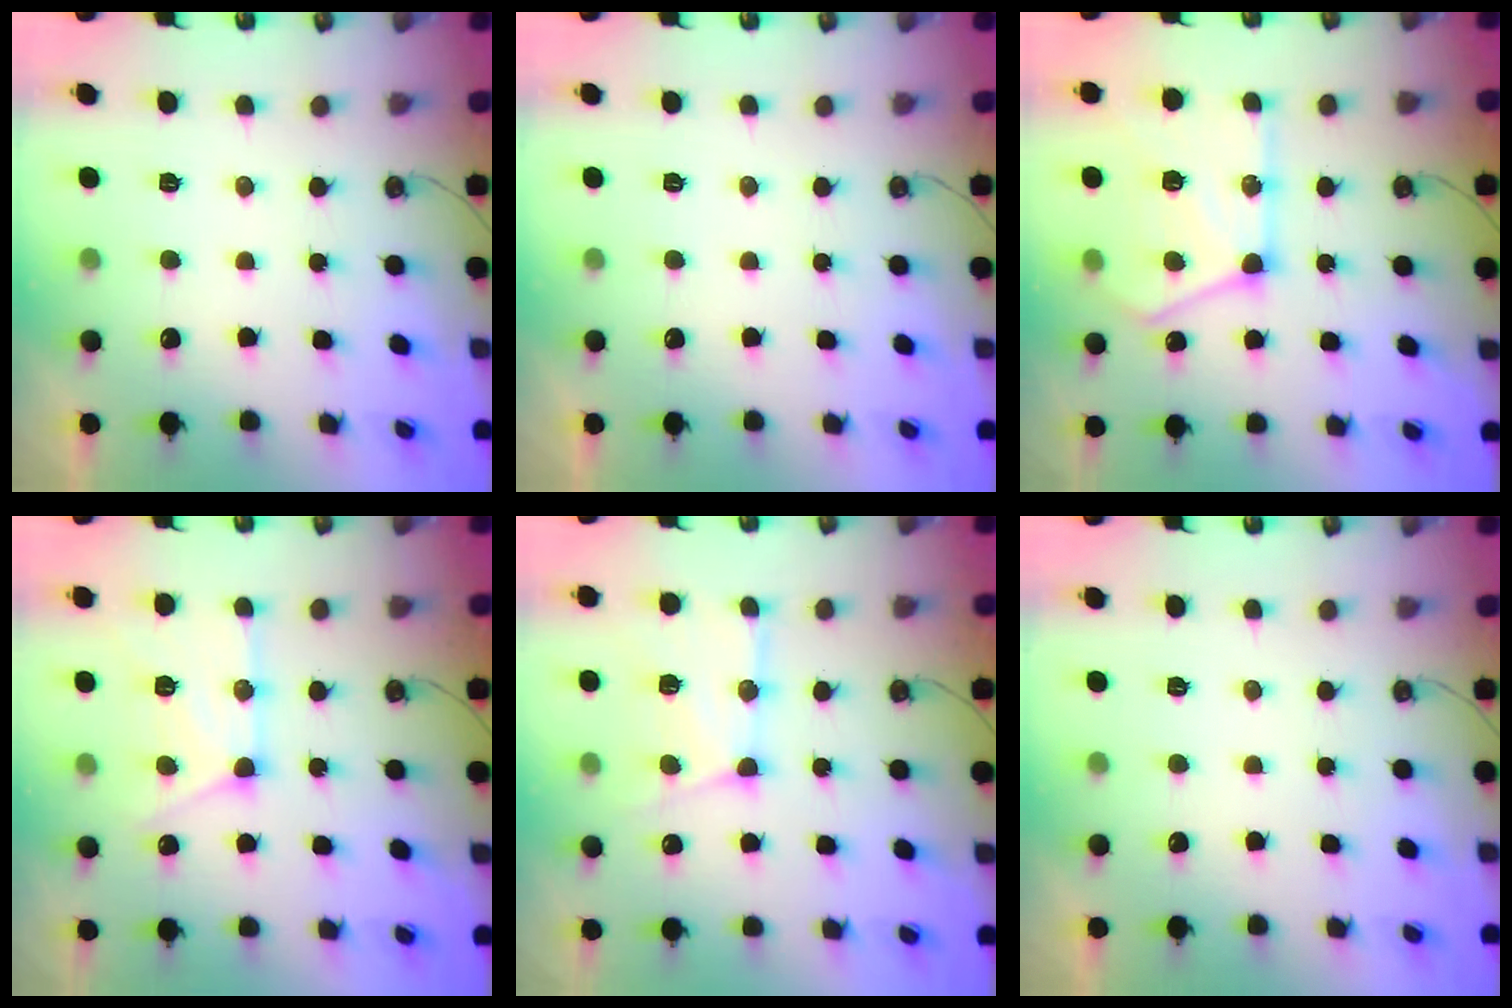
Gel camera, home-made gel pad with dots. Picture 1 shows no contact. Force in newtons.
{"total": 0.0}
{"total": 19.0, "press": 18.8, "slide": 2.1}
{"total": 13.9, "press": 13.8, "slide": 1.4}
{"total": 14.5, "press": 14.5, "slide": 1.1}
{"total": 0.0}